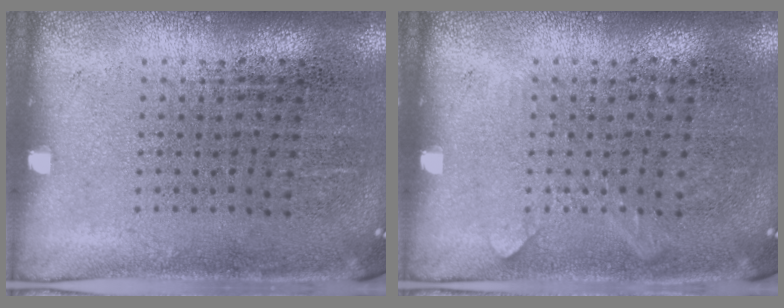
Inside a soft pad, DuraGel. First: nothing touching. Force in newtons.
{"total": 0.6, "press": 0.6, "slide": 0.1}